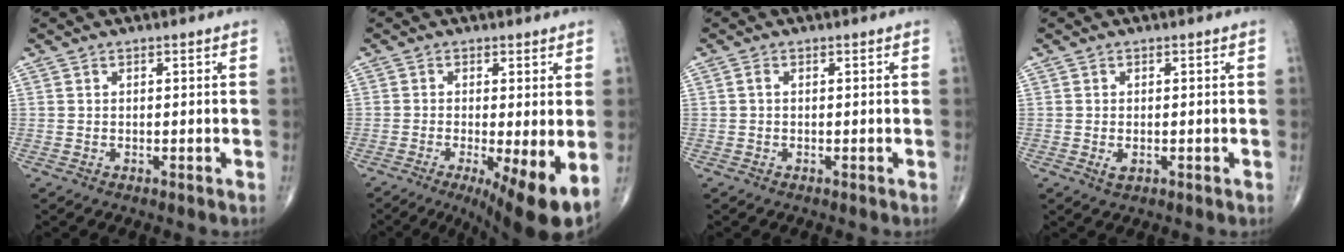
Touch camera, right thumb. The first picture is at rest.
{"total": 10.6, "force": [-3.2, 2.2, 9.9], "torque": [-0.152, -0.022, -0.046]}
{"total": 0.7, "force": [0.0, 0.4, 0.6], "torque": [-0.012, 0.001, -0.002]}
{"total": 1.8, "force": [-0.4, 1.0, 1.4], "torque": [-0.026, -0.003, -0.005]}